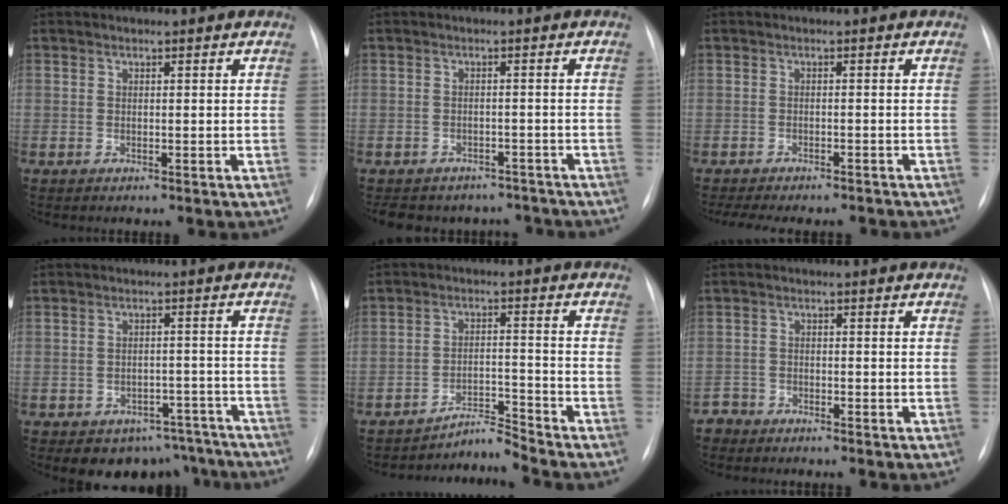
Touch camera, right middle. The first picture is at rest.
{"total": 11.2, "force": [-9.7, 5.3, 1.7], "torque": [-0.029, 0.016, -0.109]}
{"total": 10.9, "force": [-9.7, 2.8, 4.3], "torque": [-0.066, -0.004, -0.121]}
{"total": 9.4, "force": [-7.7, 5.2, 1.2], "torque": [0.013, 0.027, -0.089]}
{"total": 4.5, "force": [-4.1, -1.4, -1.0], "torque": [0.015, 0.000, -0.067]}
{"total": 2.3, "force": [-2.0, 0.8, -0.7], "torque": [0.010, 0.000, -0.042]}